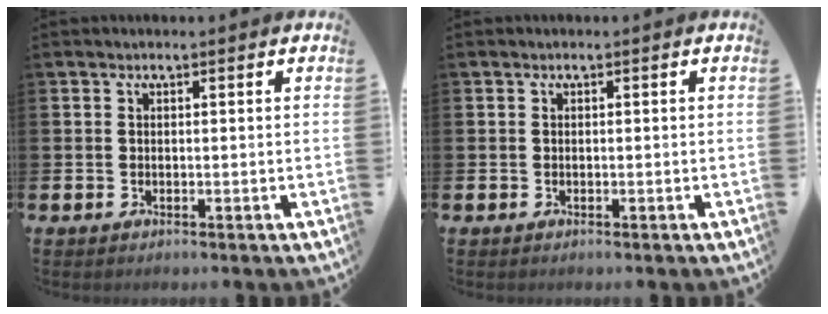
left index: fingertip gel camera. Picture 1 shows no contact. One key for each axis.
{"total": 0.0}